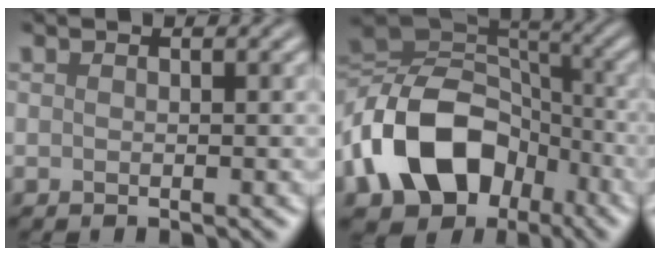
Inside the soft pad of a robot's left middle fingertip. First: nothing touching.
{"total": 14.6, "force": [-5.0, 10.7, 8.6], "torque": [-0.185, -0.010, -0.092]}